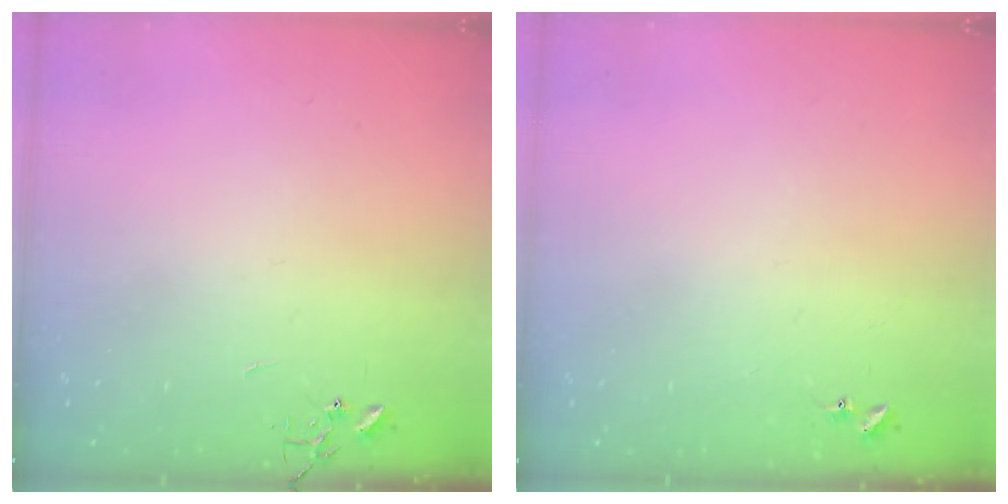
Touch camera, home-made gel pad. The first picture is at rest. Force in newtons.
{"total": 4.3, "press": 4.2, "slide": 0.6}